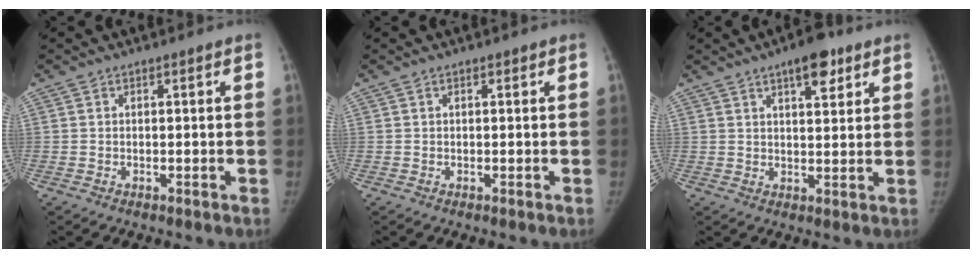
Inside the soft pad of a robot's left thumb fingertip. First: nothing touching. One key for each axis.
{"total": 0.0}
{"total": 7.3, "fx": 4.3, "fy": 2.8, "fz": 5.2, "tx": -0.057, "ty": -0.019, "tz": 0.059}